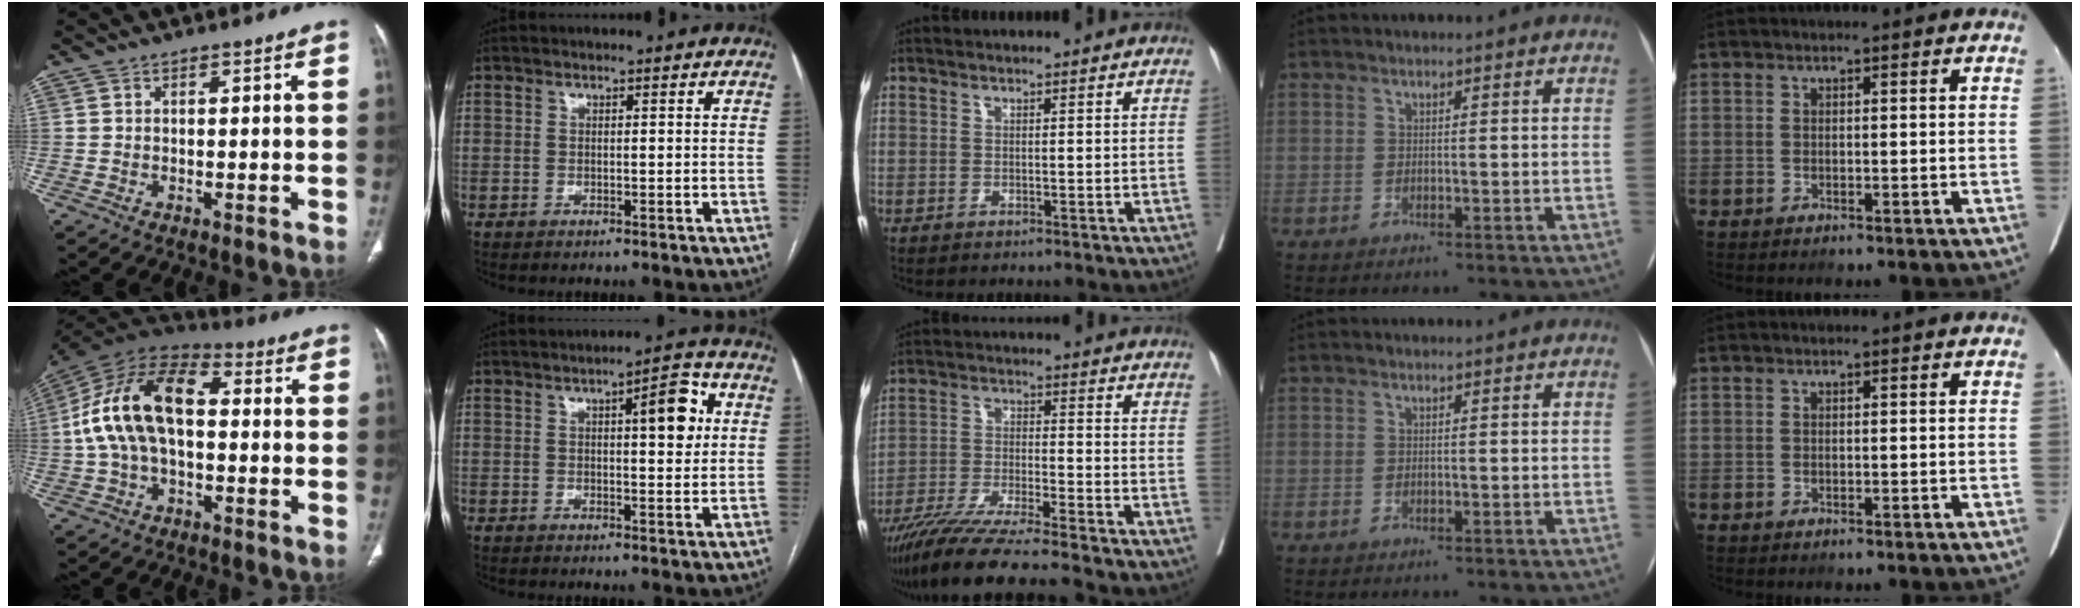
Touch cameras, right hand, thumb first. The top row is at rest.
{"thumb": {"total": 17.7, "force": [0.6, 10.2, 14.5], "torque": [-0.274, 0.043, 0.005]}, "index": {"total": 7.1, "force": [1.9, 1.8, 6.6], "torque": [-0.087, 0.012, 0.022]}, "middle": {"total": 13.3, "force": [-11.5, -1.3, 6.5], "torque": [-0.105, -0.028, -0.194]}}